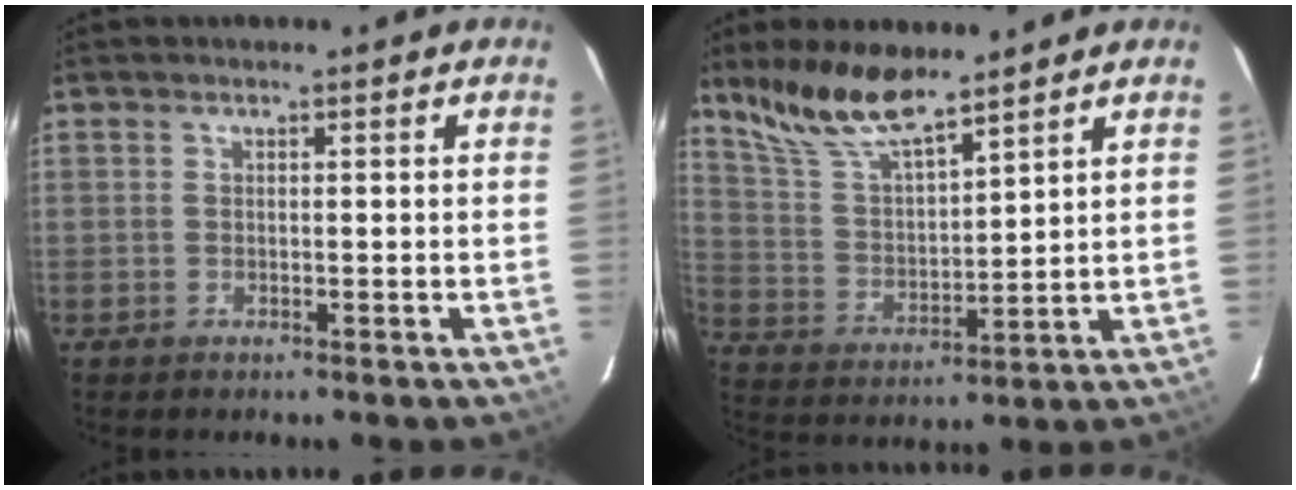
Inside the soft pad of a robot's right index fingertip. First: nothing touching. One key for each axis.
{"total": 12.1, "fx": 9.8, "fy": 2.7, "fz": 6.6, "tx": -0.129, "ty": 0.011, "tz": 0.199}